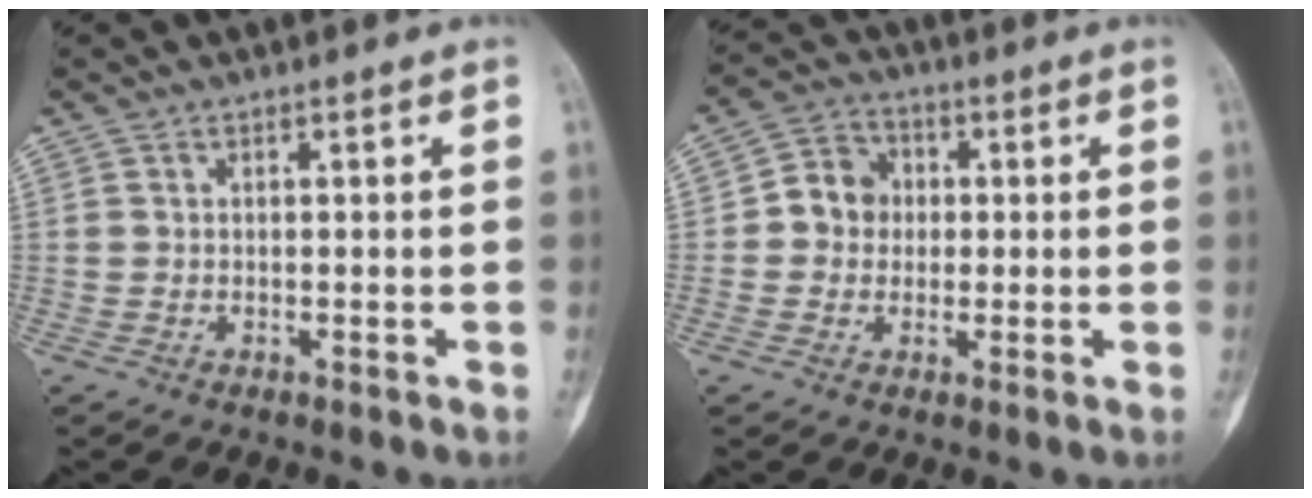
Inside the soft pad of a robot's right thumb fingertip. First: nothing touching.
{"total": 6.9, "force": [0.1, 6.3, 2.9], "torque": [-0.019, 0.015, -0.011]}